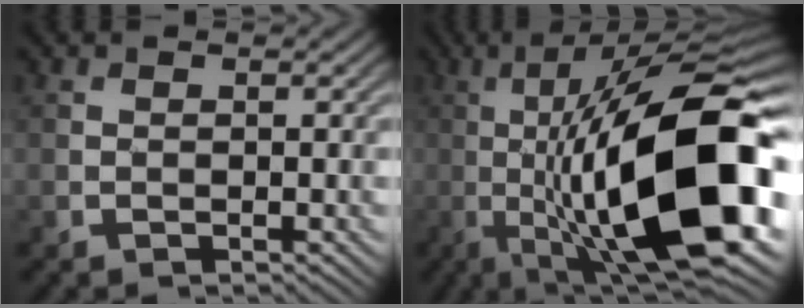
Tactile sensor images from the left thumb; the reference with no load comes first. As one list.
[{"total": 19.6, "force": [-2.6, 5.7, 18.6], "torque": [-0.291, 0.014, -0.044]}]